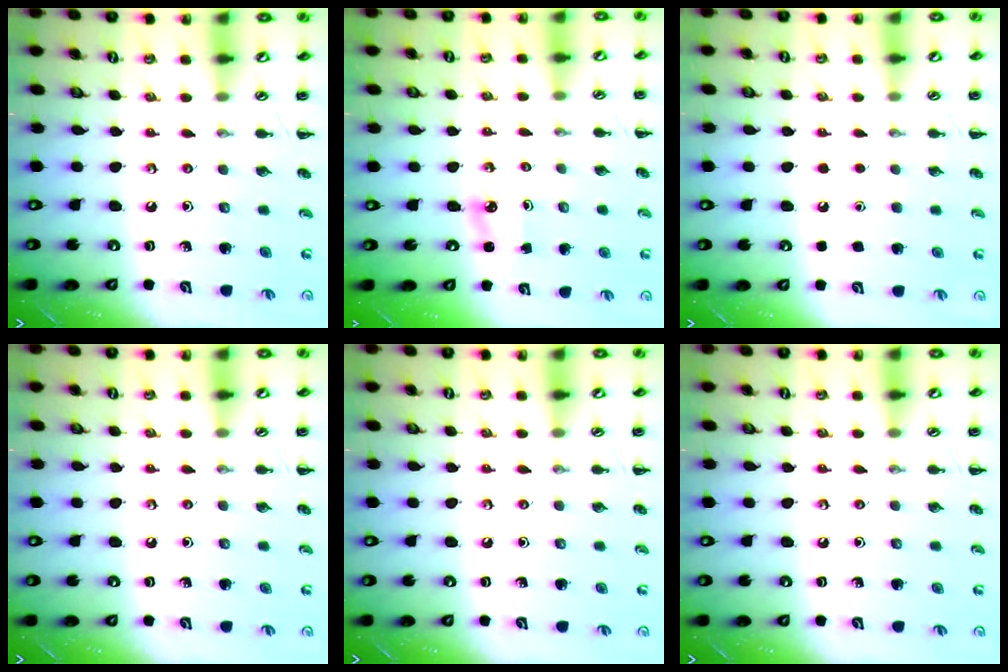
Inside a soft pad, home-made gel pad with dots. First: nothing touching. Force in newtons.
{"total": 2.2, "press": 2.1, "slide": 0.4}
{"total": 1.5, "press": 1.5, "slide": 0.1}
{"total": 0.0}
{"total": 0.0}
{"total": 0.0}